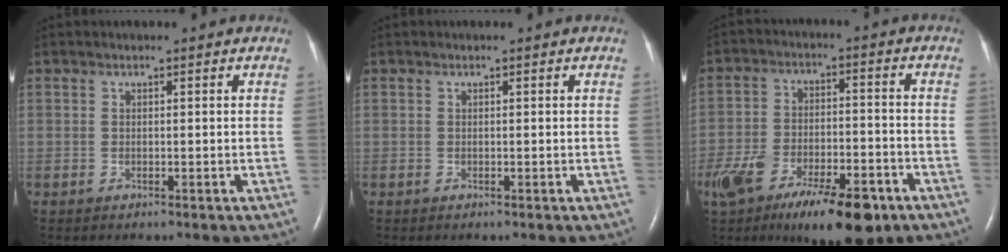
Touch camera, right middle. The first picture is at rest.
{"total": 0.0}
{"total": 18.8, "force": [-11.5, 6.5, 13.4], "torque": [-0.236, -0.019, -0.189]}